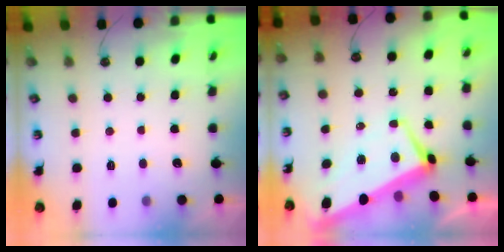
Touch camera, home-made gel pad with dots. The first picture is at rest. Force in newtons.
{"total": 1.8, "press": 1.1, "slide": 1.3}